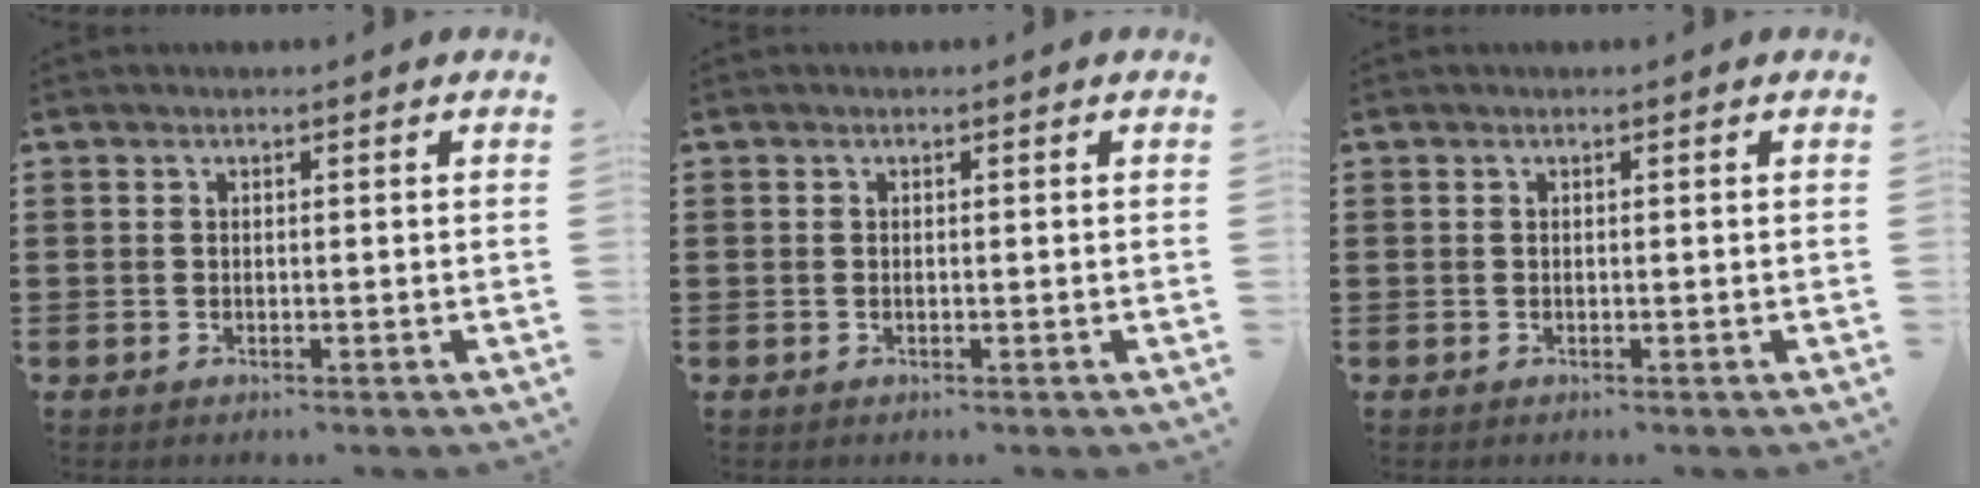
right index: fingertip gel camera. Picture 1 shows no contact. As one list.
[{"total": 0.0}, {"total": 0.0}]